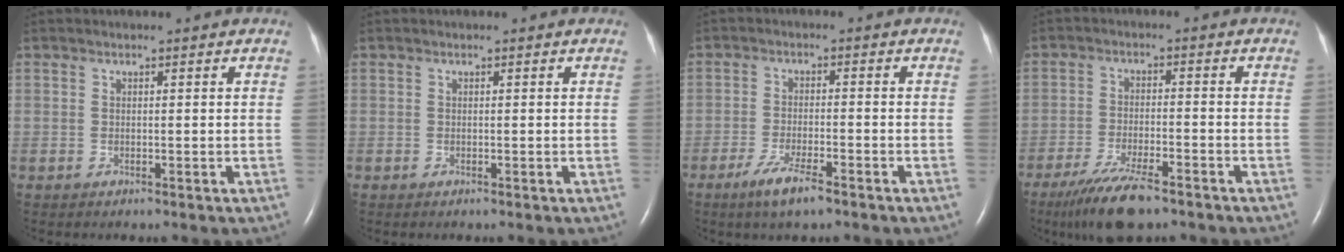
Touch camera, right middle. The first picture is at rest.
{"total": 0.0}
{"total": 5.4, "force": [-3.6, 0.7, 4.0], "torque": [-0.085, -0.009, -0.065]}
{"total": 9.3, "force": [-6.9, 1.8, 6.0], "torque": [-0.112, -0.021, -0.118]}